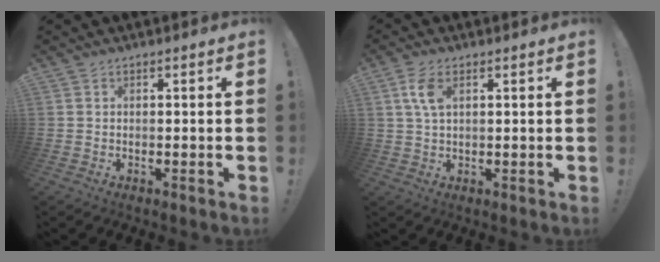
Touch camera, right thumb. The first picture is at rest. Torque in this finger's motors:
{"motor_torque": [1.15, 0.82, 0.41, -0.21, 0.06]}